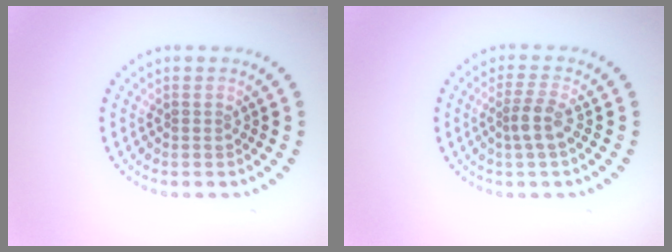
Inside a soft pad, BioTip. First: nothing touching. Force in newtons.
{"total": 2.2, "press": 1.8, "slide": 1.3}